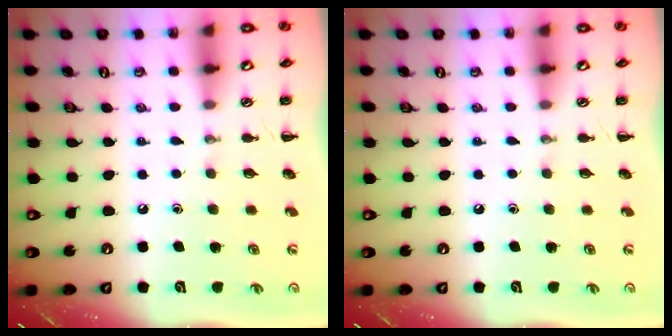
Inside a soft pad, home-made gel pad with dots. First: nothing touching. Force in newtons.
{"total": 0.0}